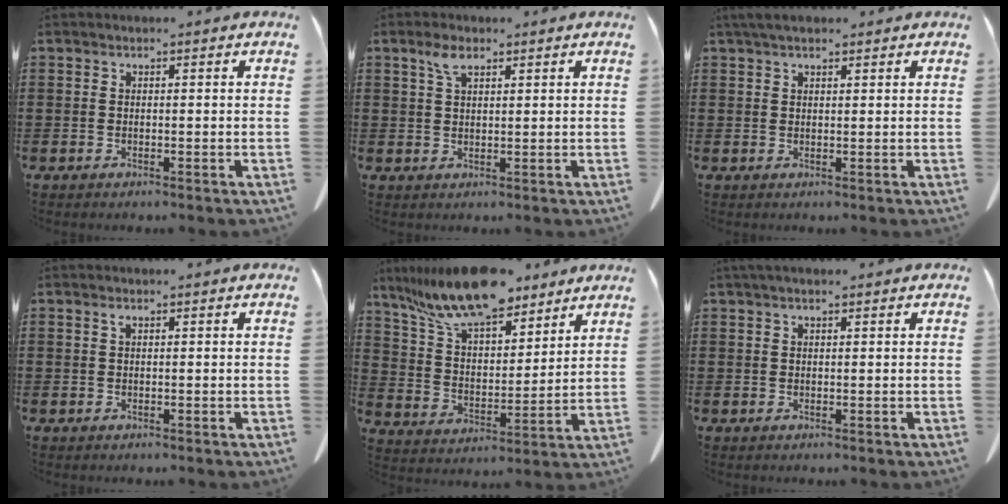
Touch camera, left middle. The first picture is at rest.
{"total": 3.1, "force": [1.9, 1.3, 2.1], "torque": [-0.048, 0.007, 0.034]}
{"total": 2.7, "force": [1.9, 0.9, 1.6], "torque": [-0.037, 0.007, 0.036]}
{"total": 0.6, "force": [0.2, 0.3, 0.4], "torque": [-0.011, 0.001, 0.005]}
{"total": 12.7, "force": [10.3, 3.6, 6.5], "torque": [-0.152, -0.034, 0.187]}
{"total": 1.0, "force": [0.5, 0.4, 0.8], "torque": [-0.016, 0.004, 0.008]}